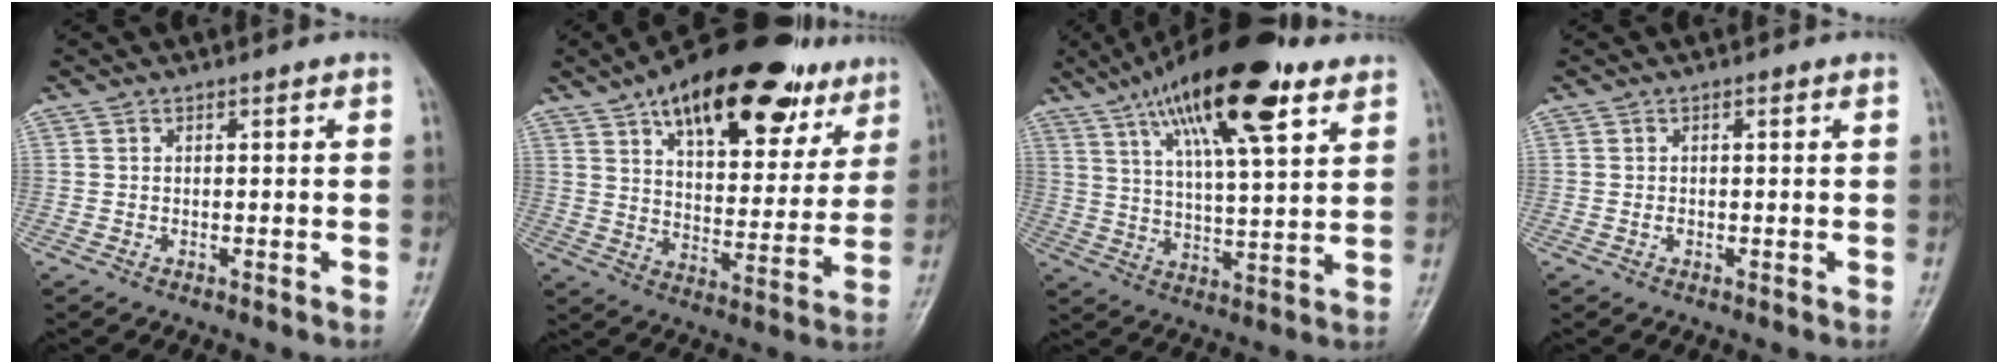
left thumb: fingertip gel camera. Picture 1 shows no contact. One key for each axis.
{"total": 26.5, "fx": 16.0, "fy": 12.0, "fz": 17.3, "tx": -0.219, "ty": -0.028, "tz": 0.240}
{"total": 21.5, "fx": 11.8, "fy": 6.4, "fz": 16.8, "tx": -0.267, "ty": -0.021, "tz": 0.197}
{"total": 0.7, "fx": 0.0, "fy": 0.5, "fz": 0.5, "tx": -0.006, "ty": 0.001, "tz": -0.002}